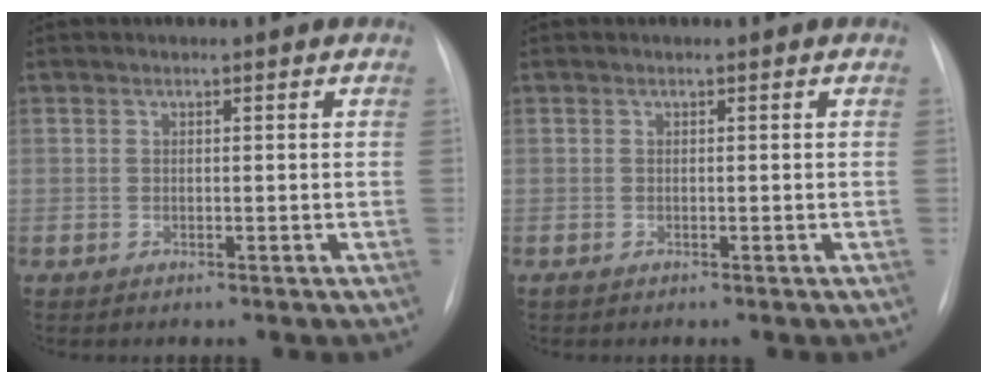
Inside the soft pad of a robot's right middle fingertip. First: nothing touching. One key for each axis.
{"total": 1.1, "fx": -0.9, "fy": 0.4, "fz": 0.4, "tx": -0.008, "ty": -0.002, "tz": -0.010}